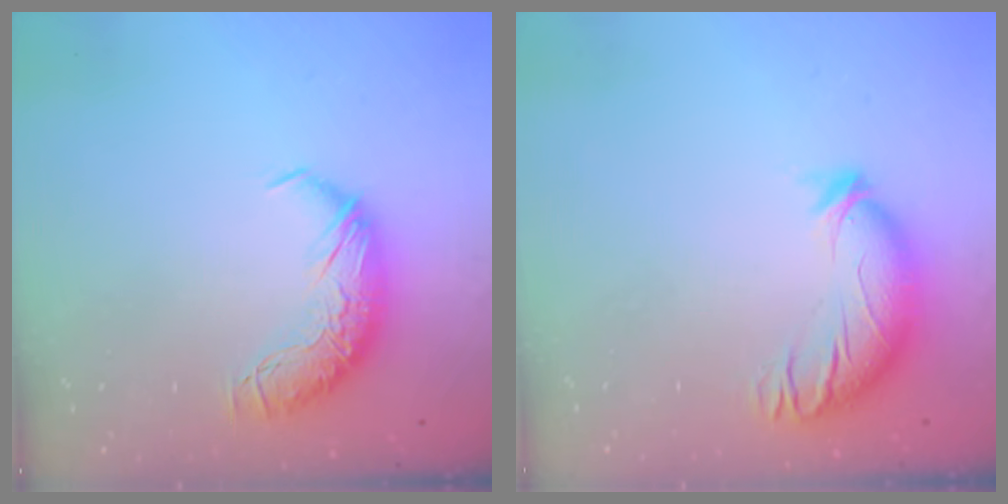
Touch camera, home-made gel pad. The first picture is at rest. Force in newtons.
{"total": 2.8, "press": 2.0, "slide": 2.0}